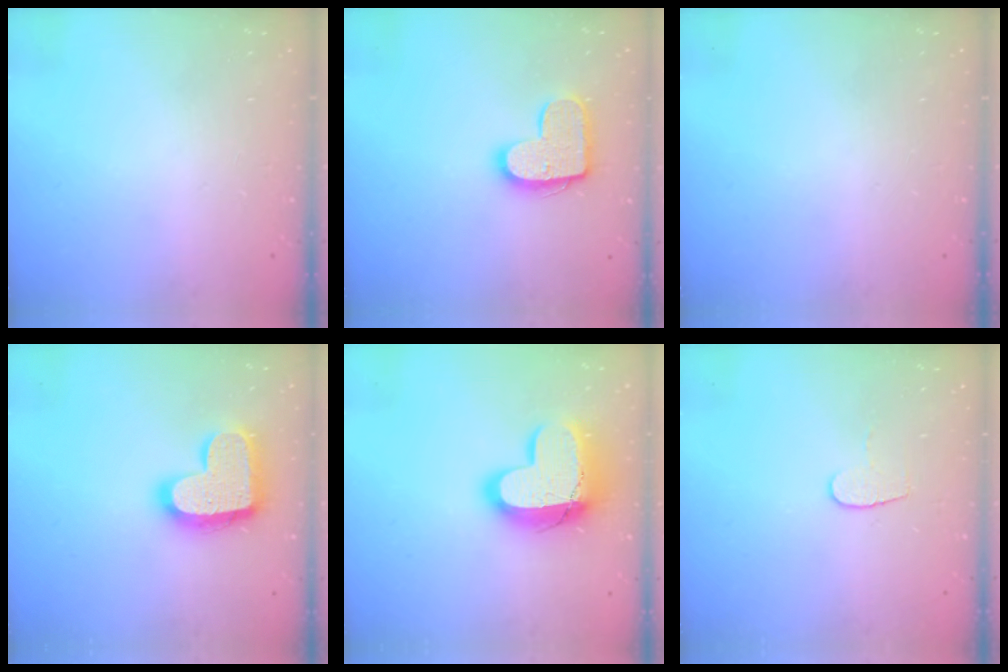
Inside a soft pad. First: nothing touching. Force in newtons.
{"total": 13.5, "press": 13.5, "slide": 0.6}
{"total": 0.0}
{"total": 18.3, "press": 18.2, "slide": 1.1}
{"total": 16.7, "press": 16.7, "slide": 1.5}
{"total": 5.0, "press": 5.0, "slide": 0.5}